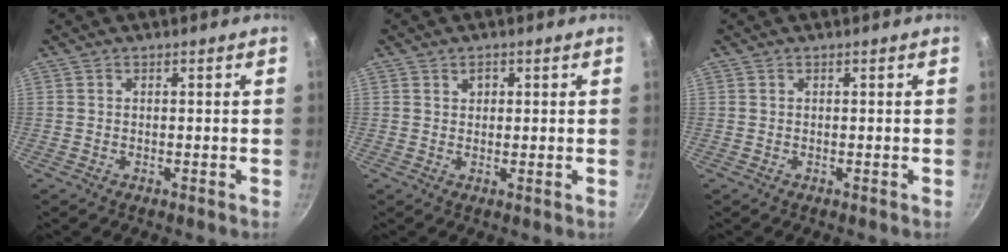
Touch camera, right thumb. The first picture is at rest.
{"total": 1.7, "force": [0.7, 1.3, 0.8], "torque": [-0.003, -0.004, 0.010]}
{"total": 0.0}